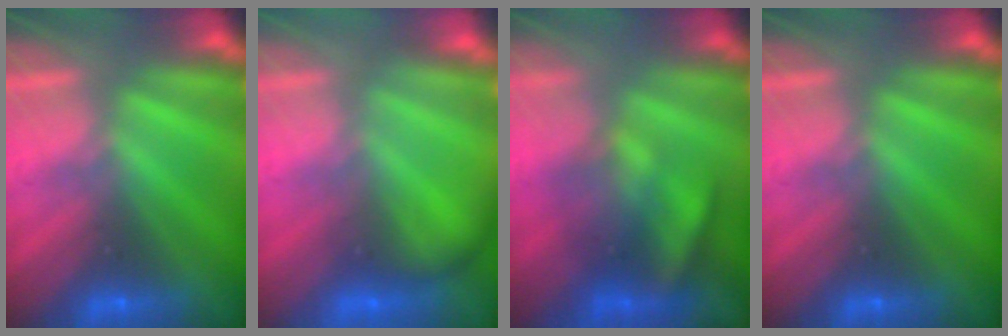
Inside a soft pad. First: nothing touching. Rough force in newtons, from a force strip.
{"total": 2.2}
{"total": 3.6}
{"total": 0.0}